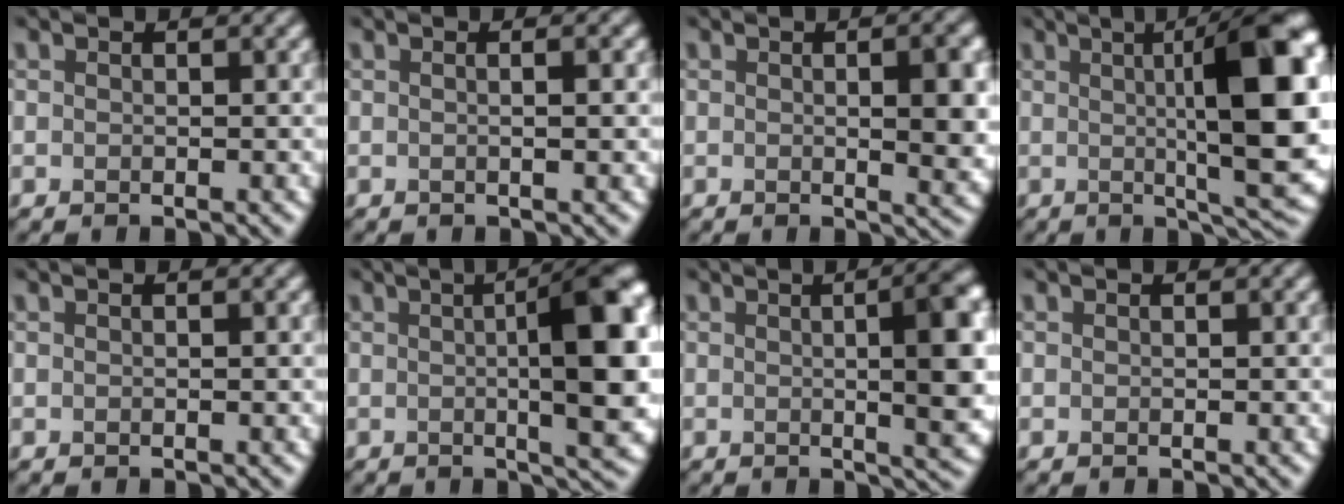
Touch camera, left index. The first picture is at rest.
{"total": 2.6, "force": [0.4, 1.0, 2.3], "torque": [-0.013, 0.003, -0.015]}
{"total": 5.5, "force": [0.3, 1.4, 5.3], "torque": [-0.065, 0.000, 0.009]}
{"total": 14.3, "force": [1.5, 3.6, 13.8], "torque": [-0.158, 0.011, 0.023]}
{"total": 0.0}
{"total": 11.5, "force": [0.9, 3.3, 11.0], "torque": [-0.111, 0.012, 0.011]}
{"total": 9.3, "force": [0.7, 2.9, 8.8], "torque": [-0.074, 0.016, 0.004]}
{"total": 0.0}